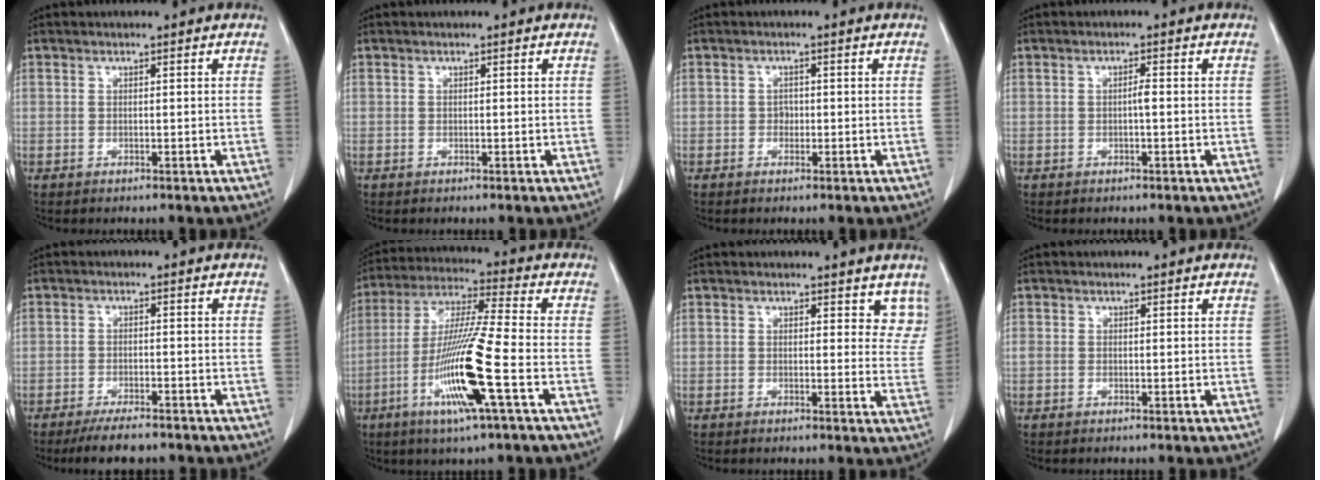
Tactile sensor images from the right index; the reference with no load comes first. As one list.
[{"total": 0.0}, {"total": 1.2, "force": [-0.2, 1.0, 0.6], "torque": [-0.005, 0.005, -0.004]}, {"total": 1.1, "force": [-0.2, 0.1, 1.0], "torque": [-0.018, 0.001, -0.002]}, {"total": 5.1, "force": [-4.3, 1.4, 2.4], "torque": [-0.038, -0.005, -0.070]}, {"total": 14.9, "force": [-5.1, -0.4, 14.0], "torque": [-0.284, -0.017, -0.102]}, {"total": 5.4, "force": [4.4, 2.6, 1.8], "torque": [0.006, -0.015, 0.033]}, {"total": 1.1, "force": [-0.1, 0.8, 0.7], "torque": [-0.030, 0.010, 0.002]}]